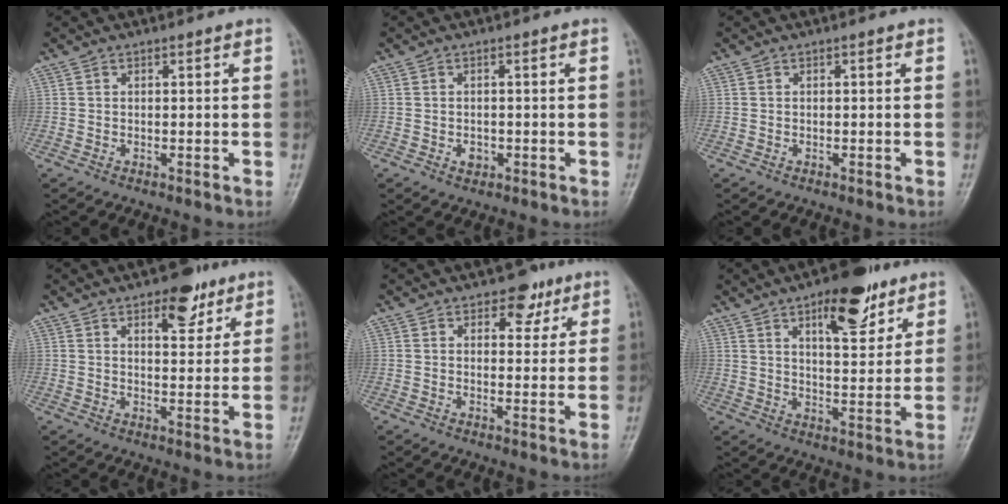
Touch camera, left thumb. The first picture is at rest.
{"total": 1.8, "force": [-0.5, 1.4, 1.0], "torque": [-0.007, 0.002, -0.004]}
{"total": 0.0}
{"total": 7.6, "force": [4.5, 3.6, 4.9], "torque": [-0.042, -0.022, 0.060]}
{"total": 5.2, "force": [3.1, 3.3, 2.6], "torque": [-0.004, -0.014, 0.041]}
{"total": 12.2, "force": [7.2, 4.8, 8.6], "torque": [-0.097, -0.038, 0.106]}